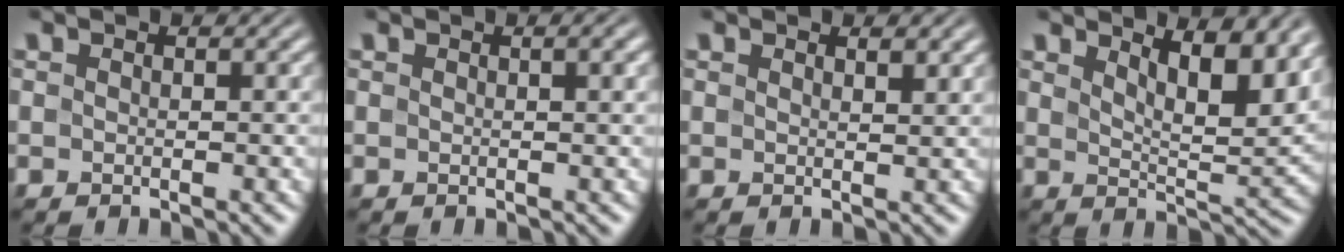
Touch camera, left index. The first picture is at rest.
{"total": 1.8, "force": [0.6, 0.5, 1.6], "torque": [-0.019, 0.005, 0.005]}
{"total": 1.3, "force": [1.0, 0.3, 0.7], "torque": [-0.010, 0.001, 0.016]}
{"total": 6.6, "force": [4.0, 2.0, 4.8], "torque": [-0.069, -0.002, 0.066]}